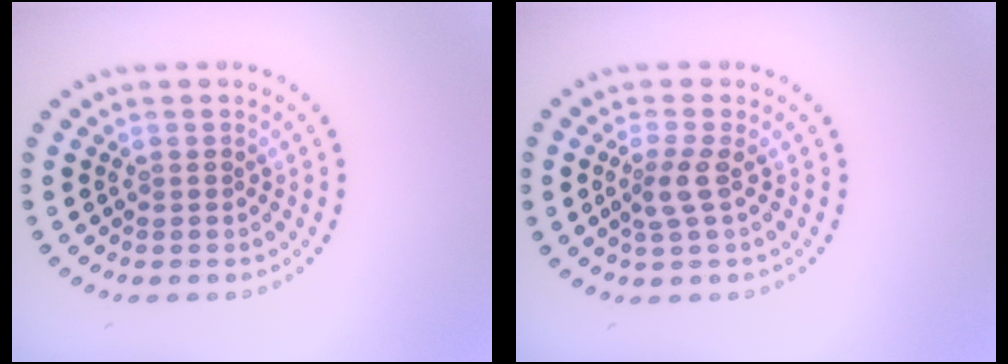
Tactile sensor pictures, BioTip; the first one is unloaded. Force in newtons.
{"total": 2.0, "press": 1.6, "slide": 1.3}